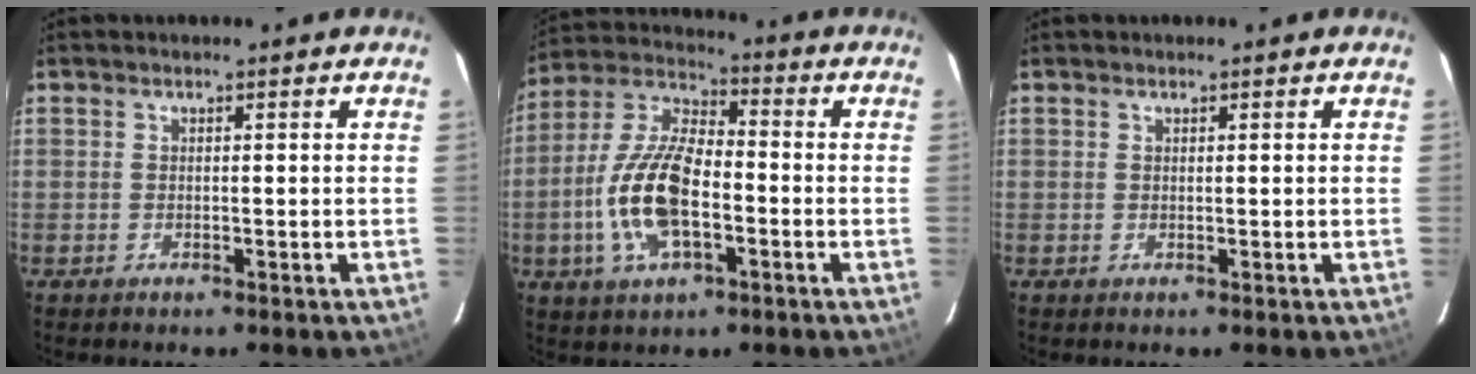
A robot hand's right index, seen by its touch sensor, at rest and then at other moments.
{"total": 14.9, "force": [-3.6, 6.5, 12.8], "torque": [-0.272, 0.002, -0.072]}
{"total": 0.0}